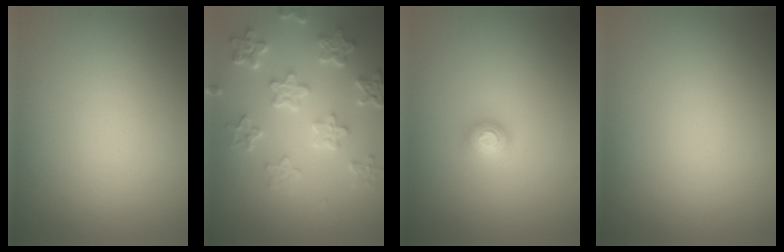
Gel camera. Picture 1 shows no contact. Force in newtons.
{"total": 6.1, "press": 4.7, "slide": 3.9}
{"total": 1.2, "press": 1.2, "slide": 0.3}
{"total": 0.0}